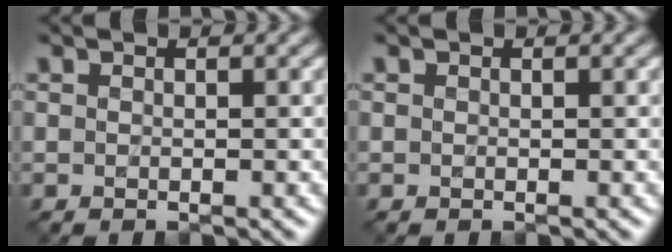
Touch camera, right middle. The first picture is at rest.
{"total": 0.0}